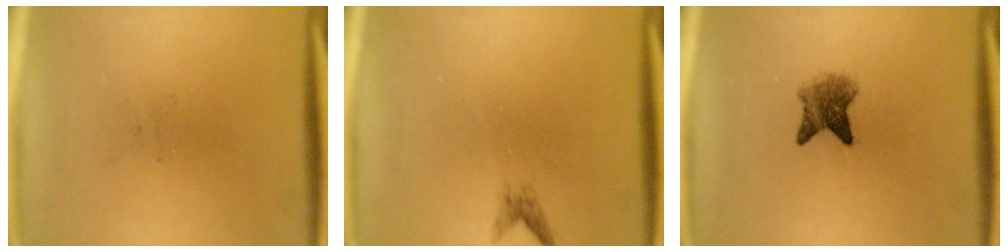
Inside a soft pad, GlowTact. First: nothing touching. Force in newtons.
{"total": 1.1}
{"total": 4.2}